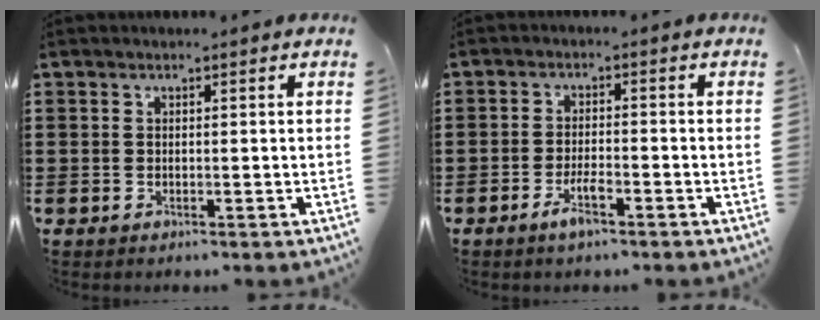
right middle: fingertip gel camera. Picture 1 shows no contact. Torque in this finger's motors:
{"motor_torque": [1.56, 0.58, 0.58, 0.18]}